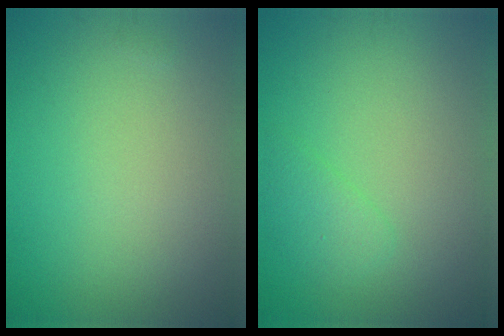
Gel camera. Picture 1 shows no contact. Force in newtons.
{"total": 1.6, "press": 1.6, "slide": 0.1}